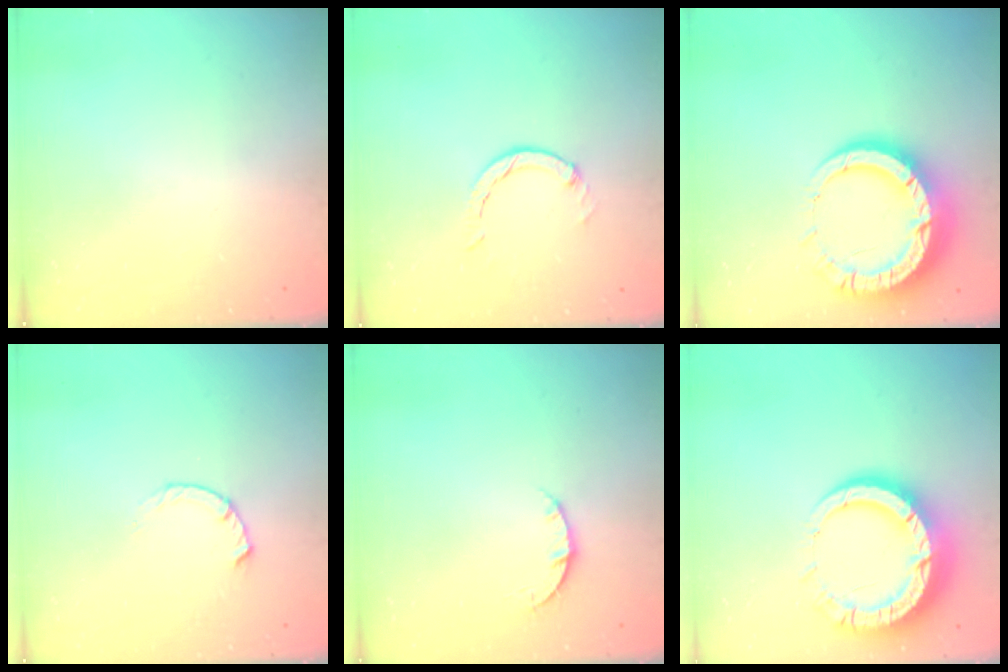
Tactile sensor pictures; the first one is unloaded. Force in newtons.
{"total": 1.3, "press": 1.2, "slide": 0.3}
{"total": 16.1, "press": 16.1, "slide": 1.6}
{"total": 1.8, "press": 1.8, "slide": 0.3}
{"total": 3.2, "press": 3.2, "slide": 0.5}
{"total": 16.1, "press": 16.1, "slide": 1.6}